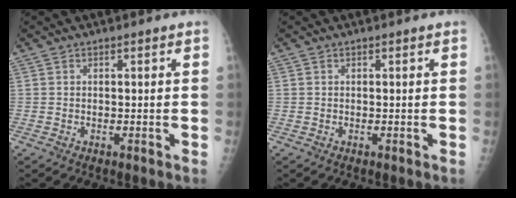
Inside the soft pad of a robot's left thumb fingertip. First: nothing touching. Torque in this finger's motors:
{"motor_torque": [0.00, 0.00, 0.00, 0.00, 0.00]}